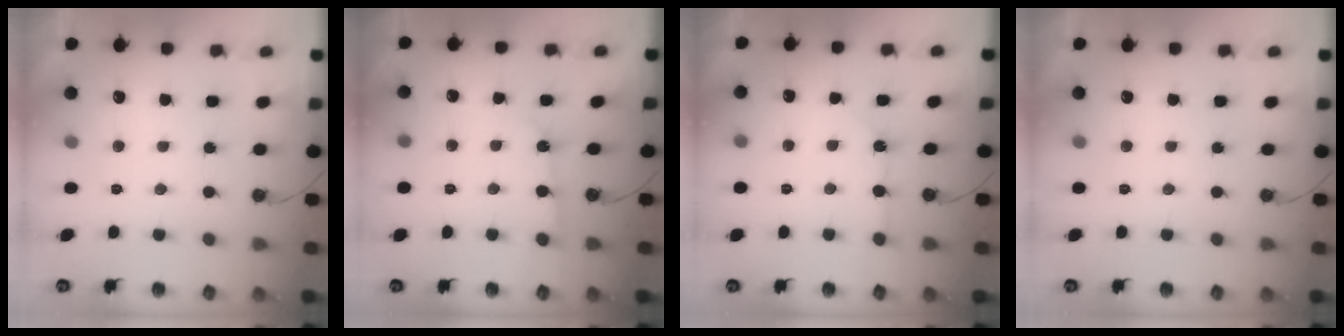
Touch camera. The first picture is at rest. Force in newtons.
{"total": 4.0, "press": 3.9, "slide": 0.5}
{"total": 2.7, "press": 2.7, "slide": 0.3}
{"total": 0.0}